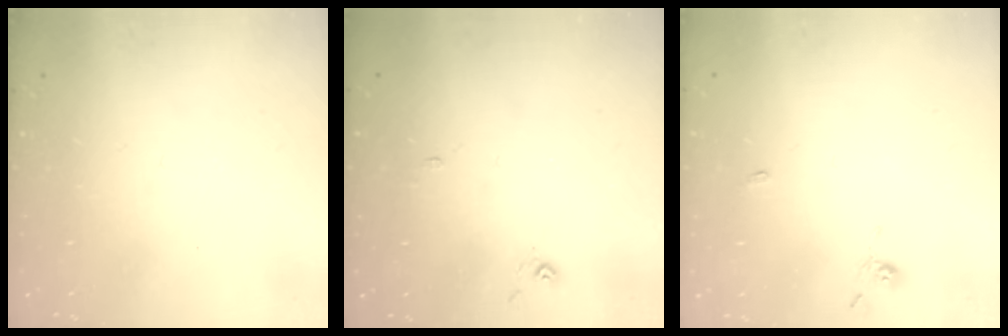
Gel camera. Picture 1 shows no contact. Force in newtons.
{"total": 3.7, "press": 3.7, "slide": 0.0}
{"total": 1.3, "press": 1.3, "slide": 0.3}